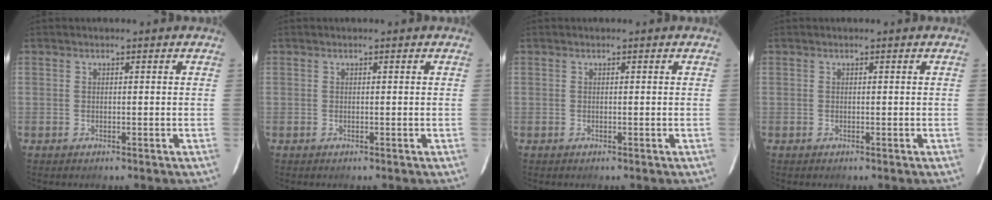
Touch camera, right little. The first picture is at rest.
{"total": 0.0}
{"total": 0.0}
{"total": 0.0}